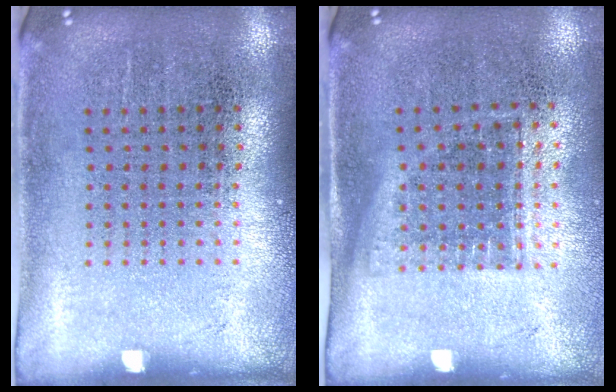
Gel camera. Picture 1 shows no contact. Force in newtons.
{"total": 1.2, "press": 0.9, "slide": 0.7}